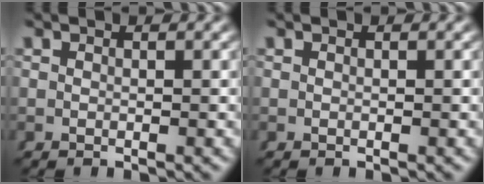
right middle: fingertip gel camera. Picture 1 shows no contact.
{"total": 0.0}